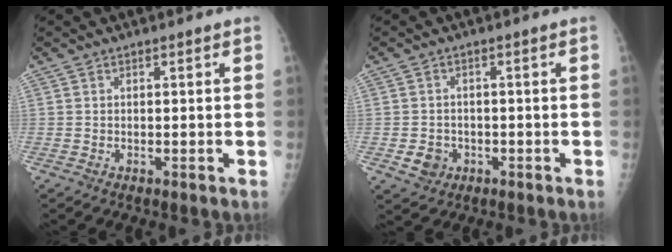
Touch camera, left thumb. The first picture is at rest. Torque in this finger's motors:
{"motor_torque": [-0.01, 0.01, 0.05, -0.05, 0.00]}